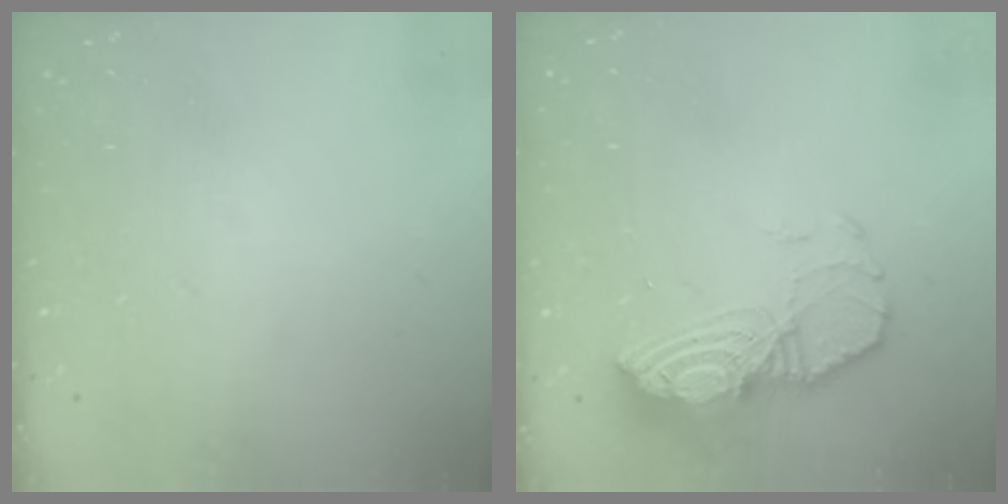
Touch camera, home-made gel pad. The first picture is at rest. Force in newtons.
{"total": 11.9, "press": 11.9, "slide": 1.1}